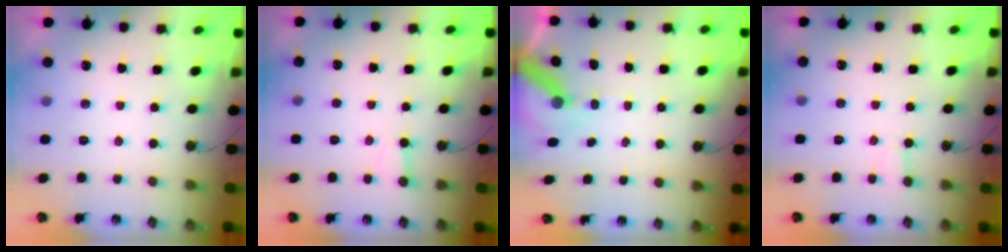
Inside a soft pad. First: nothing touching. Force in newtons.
{"total": 2.2, "press": 2.2, "slide": 0.2}
{"total": 9.6, "press": 9.5, "slide": 1.3}
{"total": 3.5, "press": 3.5, "slide": 0.3}